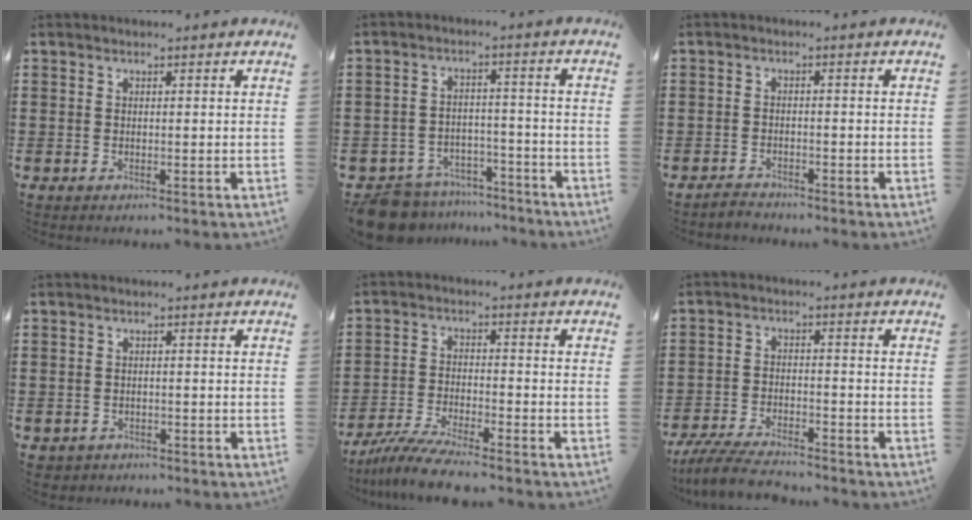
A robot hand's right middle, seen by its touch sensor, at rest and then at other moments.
{"total": 8.1, "force": [-7.8, 1.8, 0.9], "torque": [-0.030, 0.020, -0.156]}
{"total": 1.9, "force": [-1.9, 0.3, -0.1], "torque": [-0.007, 0.000, -0.041]}
{"total": 1.3, "force": [-1.1, 0.5, -0.2], "torque": [-0.003, -0.001, -0.027]}
{"total": 6.5, "force": [-6.0, 0.0, 2.6], "torque": [-0.065, -0.015, -0.116]}
{"total": 6.0, "force": [-5.6, 0.7, 2.1], "torque": [-0.051, -0.005, -0.108]}